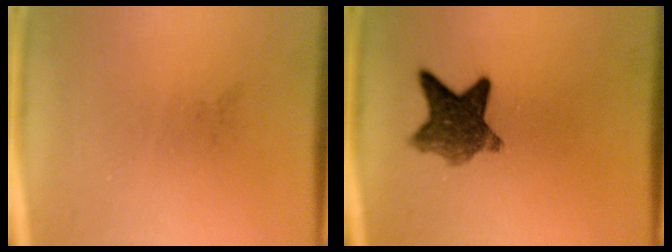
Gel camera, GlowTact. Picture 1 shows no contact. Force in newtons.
{"total": 8.1}